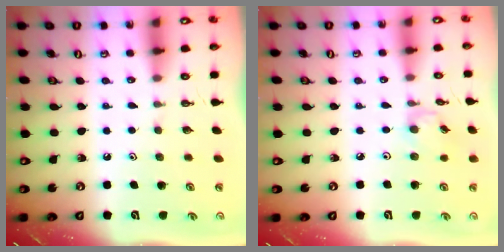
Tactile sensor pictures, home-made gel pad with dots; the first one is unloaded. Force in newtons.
{"total": 3.7, "press": 3.7, "slide": 0.5}